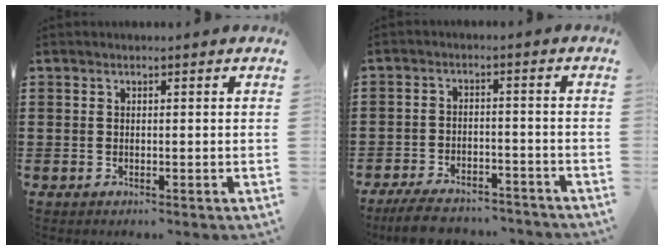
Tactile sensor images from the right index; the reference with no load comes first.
{"total": 5.1, "force": [-4.8, 0.9, 1.5], "torque": [-0.036, 0.003, -0.095]}